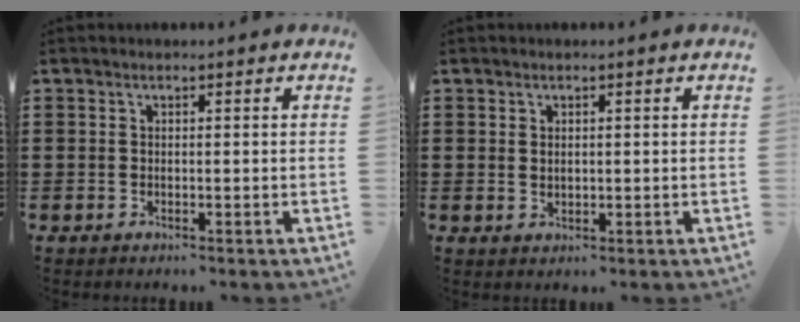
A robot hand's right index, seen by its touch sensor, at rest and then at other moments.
{"total": 0.9, "force": [0.4, 0.6, 0.6], "torque": [-0.012, 0.005, 0.007]}